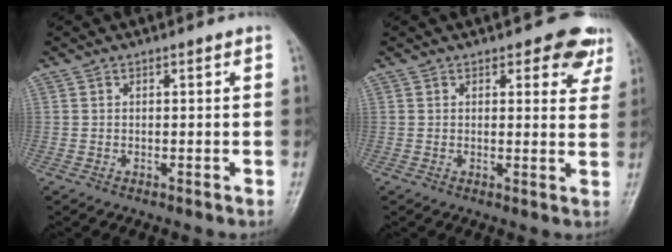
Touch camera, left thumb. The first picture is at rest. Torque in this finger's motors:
{"motor_torque": [0.10, 0.18, -0.11, -0.19, 0.07]}